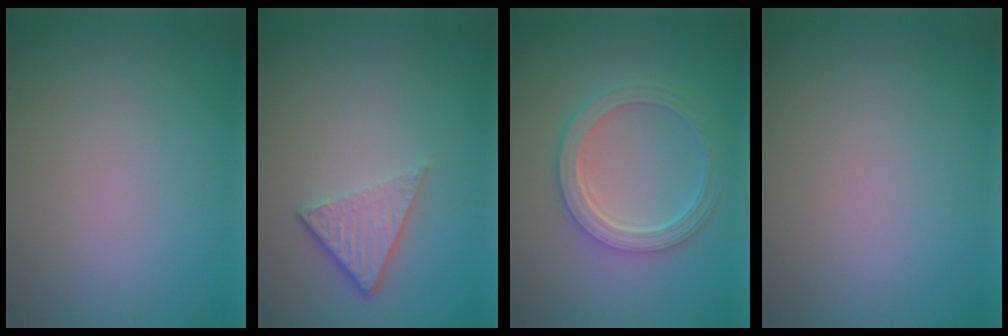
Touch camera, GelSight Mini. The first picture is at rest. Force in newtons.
{"total": 3.8, "press": 2.6, "slide": 2.7}
{"total": 5.1, "press": 3.8, "slide": 3.4}
{"total": 0.0}